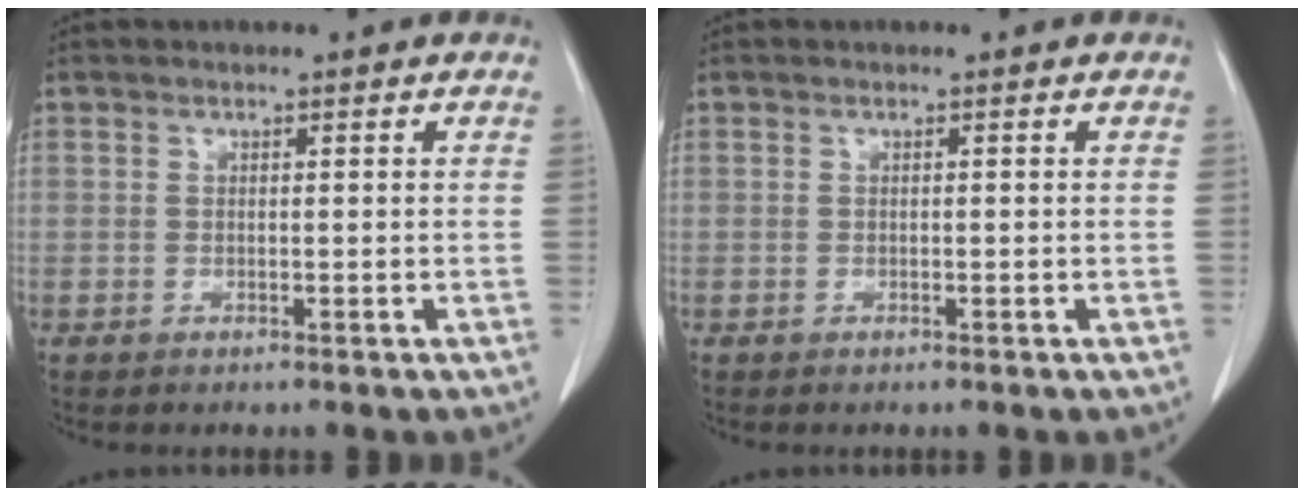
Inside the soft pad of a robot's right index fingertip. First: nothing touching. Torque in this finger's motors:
{"motor_torque": [0.00, 0.00, 0.01, 0.00]}